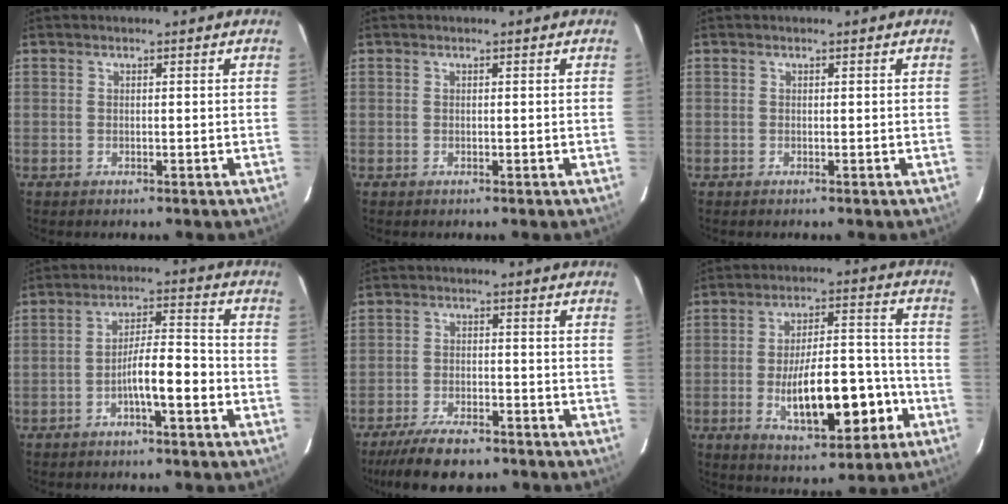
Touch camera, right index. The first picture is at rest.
{"total": 0.0}
{"total": 0.0}
{"total": 7.3, "force": [-2.9, 1.2, 6.6], "torque": [-0.114, 0.019, -0.048]}
{"total": 8.9, "force": [-7.3, 2.8, 4.4], "torque": [-0.077, -0.015, -0.123]}
{"total": 14.8, "force": [-4.6, 5.0, 13.2], "torque": [-0.210, 0.015, -0.065]}